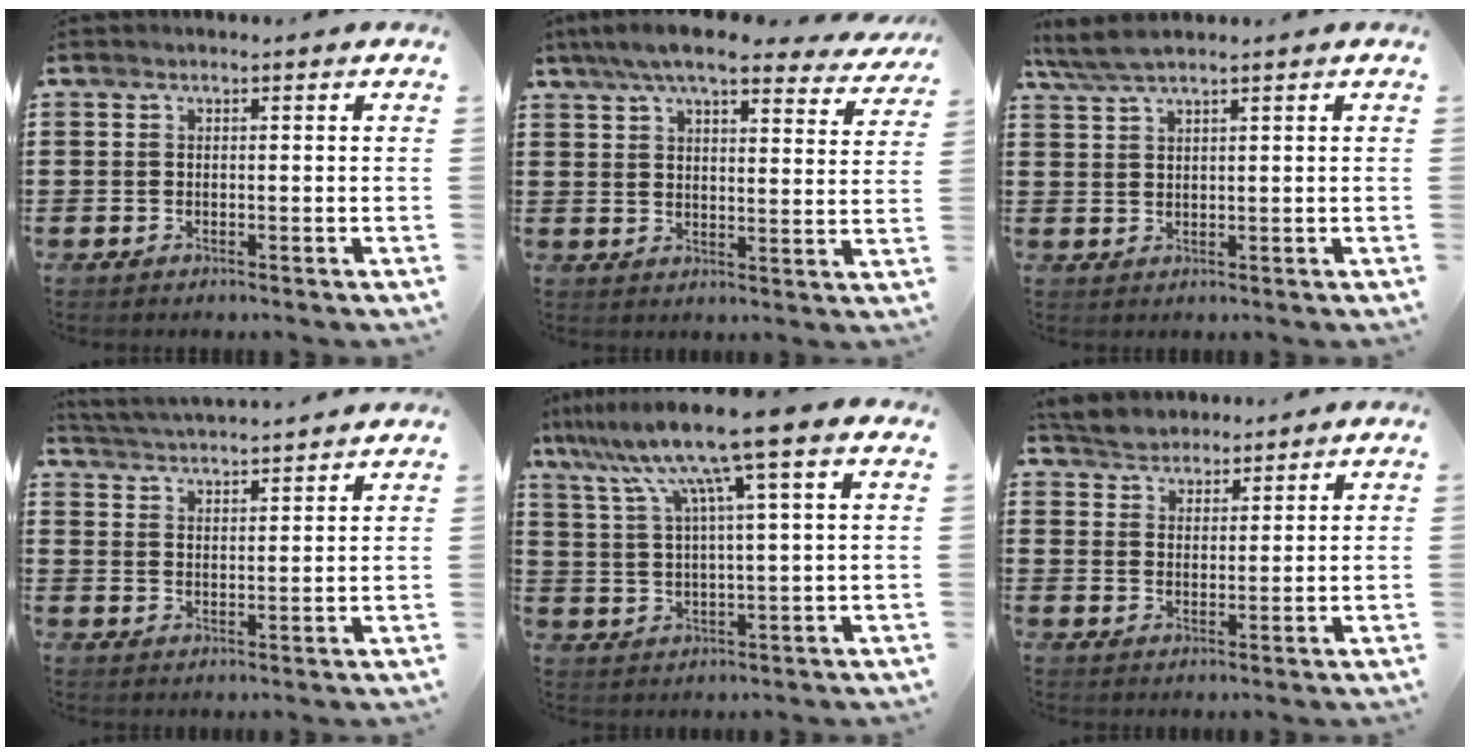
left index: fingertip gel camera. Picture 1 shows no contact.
{"total": 8.4, "force": [7.3, 1.0, 4.1], "torque": [-0.103, -0.020, 0.131]}
{"total": 3.7, "force": [2.9, 0.2, 2.3], "torque": [-0.051, 0.002, 0.053]}
{"total": 3.5, "force": [3.5, -0.6, 0.0], "torque": [-0.015, -0.026, 0.059]}
{"total": 11.0, "force": [7.1, -0.3, 8.3], "torque": [-0.188, -0.018, 0.117]}
{"total": 3.9, "force": [3.6, 1.5, -0.1], "torque": [-0.017, -0.002, 0.068]}